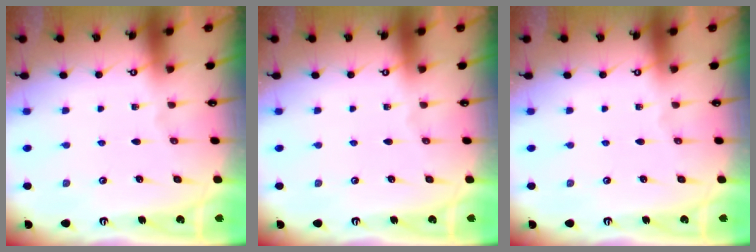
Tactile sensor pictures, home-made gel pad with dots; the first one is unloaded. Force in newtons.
{"total": 0.0}
{"total": 0.0}